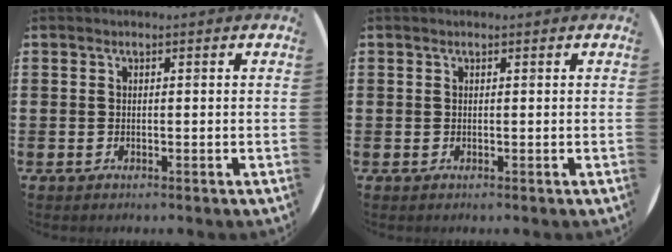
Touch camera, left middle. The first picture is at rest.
{"total": 0.0}